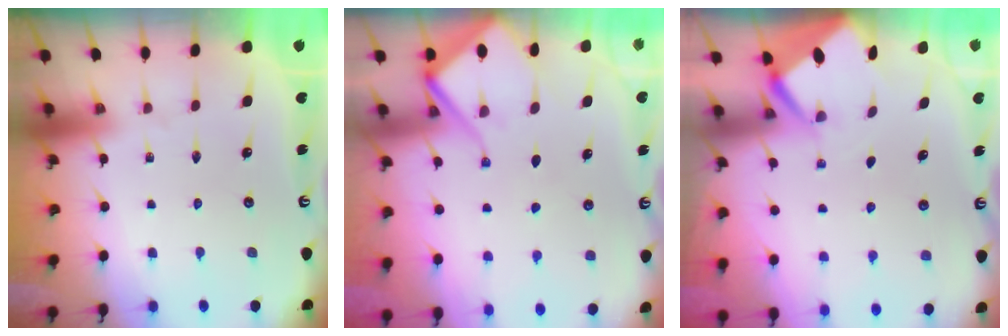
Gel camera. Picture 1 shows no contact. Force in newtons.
{"total": 8.5, "press": 8.5, "slide": 0.8}
{"total": 3.0, "press": 3.0, "slide": 0.4}